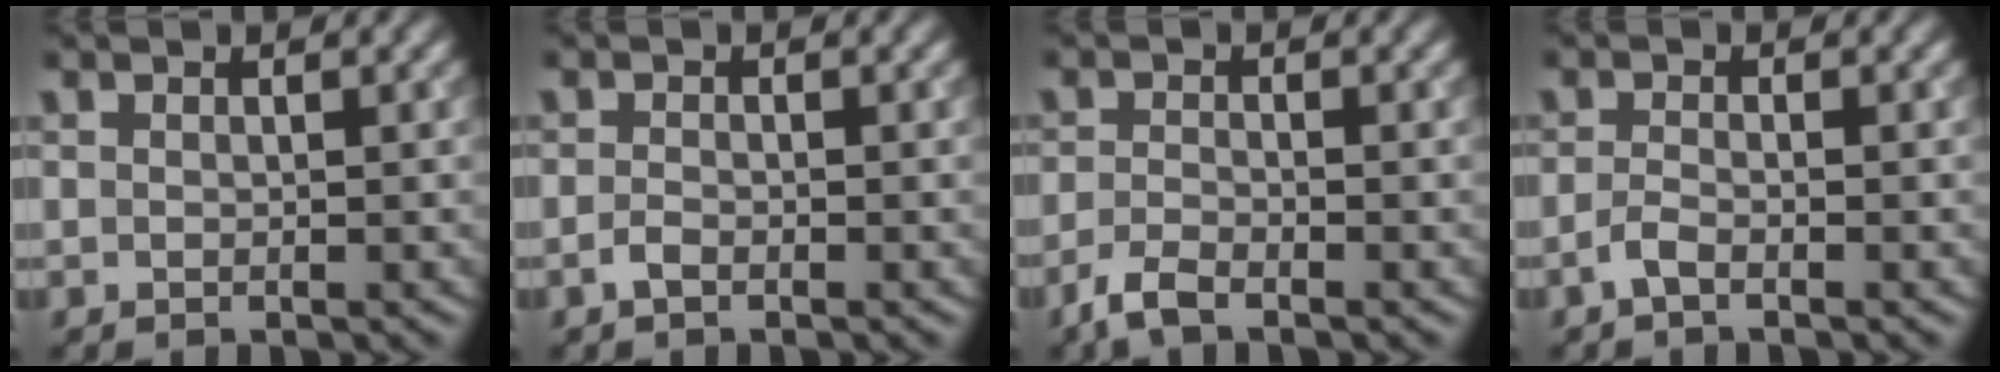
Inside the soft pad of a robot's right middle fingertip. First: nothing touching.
{"total": 1.0, "force": [-0.8, 0.2, 0.5], "torque": [-0.017, -0.001, -0.017]}
{"total": 2.4, "force": [-1.9, 0.5, 1.3], "torque": [-0.034, -0.007, -0.047]}
{"total": 1.4, "force": [-1.1, 0.3, 0.9], "torque": [-0.025, 0.000, -0.025]}